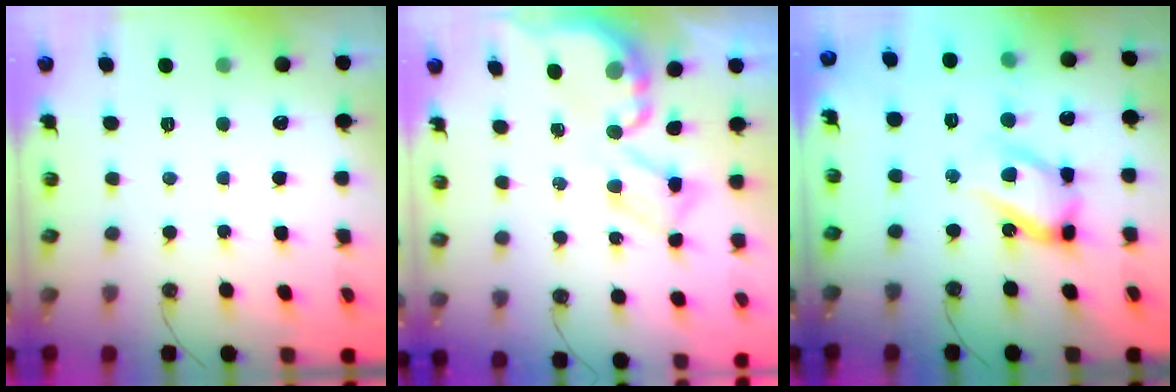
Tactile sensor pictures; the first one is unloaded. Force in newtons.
{"total": 4.9, "press": 4.9, "slide": 0.3}
{"total": 16.3, "press": 16.2, "slide": 1.4}